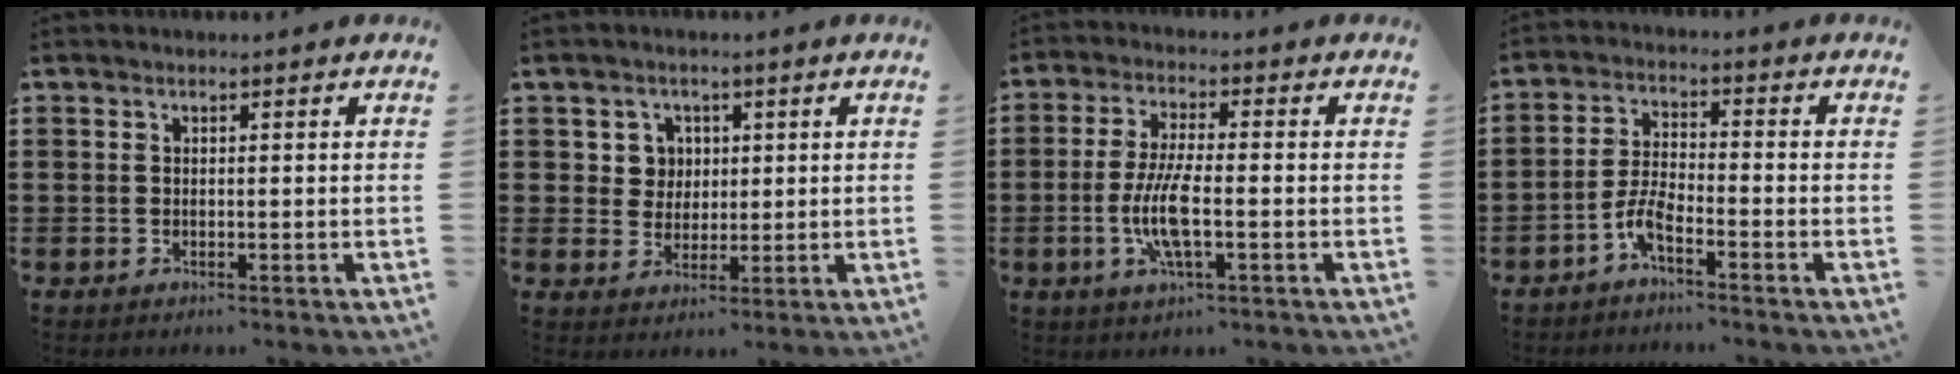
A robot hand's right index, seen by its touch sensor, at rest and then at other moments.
{"total": 4.1, "force": [1.3, 3.8, 1.0], "torque": [-0.037, 0.013, 0.022]}
{"total": 7.5, "force": [-2.0, 1.8, 7.0], "torque": [-0.151, -0.011, -0.042]}
{"total": 4.7, "force": [-3.2, 0.9, 3.3], "torque": [-0.085, -0.004, -0.066]}